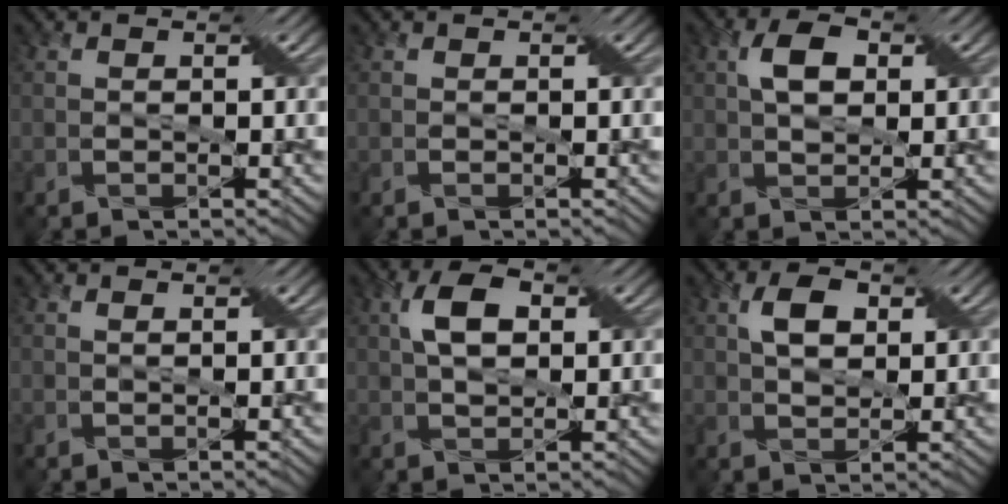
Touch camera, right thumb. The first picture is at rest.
{"total": 0.0}
{"total": 4.3, "force": [1.3, 2.5, 3.3], "torque": [-0.062, 0.009, 0.021]}
{"total": 0.7, "force": [0.4, -0.2, 0.6], "torque": [-0.010, 0.004, 0.007]}
{"total": 5.6, "force": [1.5, 3.0, 4.5], "torque": [-0.088, 0.013, 0.022]}
{"total": 4.1, "force": [1.6, 2.2, 3.0], "torque": [-0.058, 0.008, 0.026]}